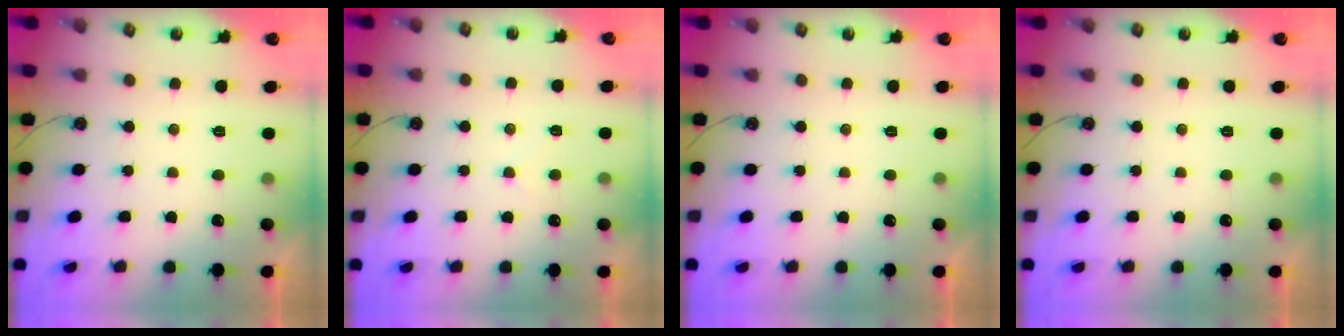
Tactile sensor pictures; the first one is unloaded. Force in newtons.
{"total": 3.9, "press": 3.9, "slide": 0.5}
{"total": 0.0}
{"total": 0.0}